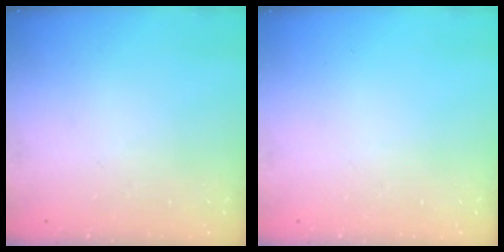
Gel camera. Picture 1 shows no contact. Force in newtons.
{"total": 0.0}